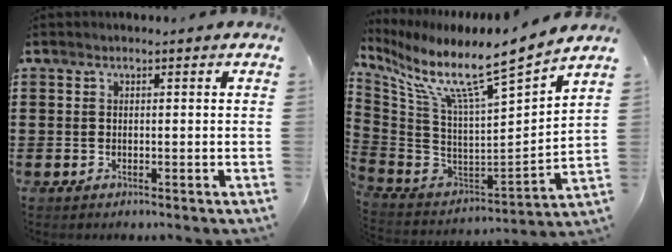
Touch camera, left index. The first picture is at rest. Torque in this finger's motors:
{"motor_torque": [2.14, 0.00, 0.63, 0.21]}